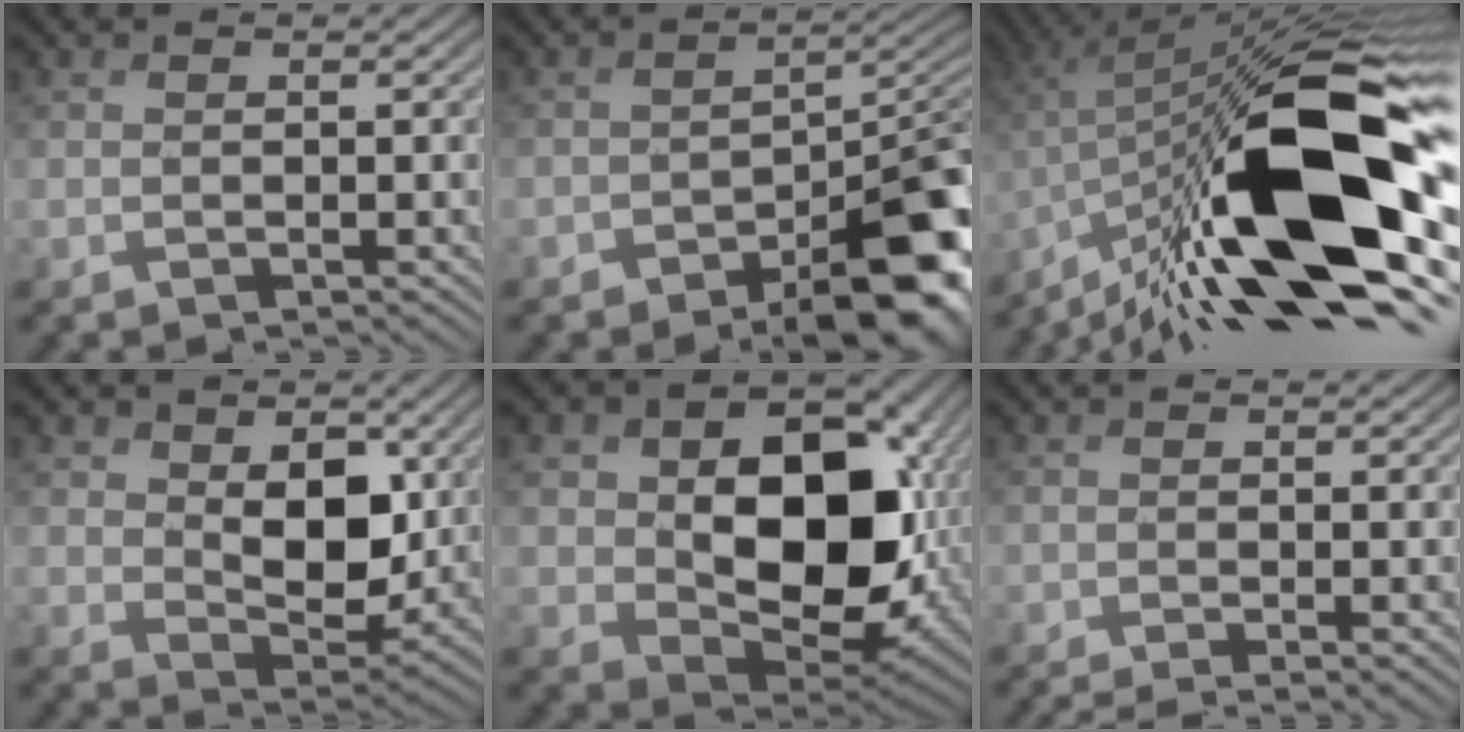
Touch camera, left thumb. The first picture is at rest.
{"total": 9.9, "force": [-5.3, 5.0, 6.7], "torque": [-0.076, -0.017, -0.083]}
{"total": 19.2, "force": [-7.4, 5.6, 16.8], "torque": [-0.286, 0.003, -0.141]}
{"total": 9.2, "force": [2.3, 5.8, 6.8], "torque": [-0.138, -0.014, 0.039]}
{"total": 17.6, "force": [1.8, 12.3, 12.5], "torque": [-0.196, -0.035, 0.057]}
{"total": 2.7, "force": [-1.3, 0.5, 2.3], "torque": [-0.034, -0.006, -0.027]}